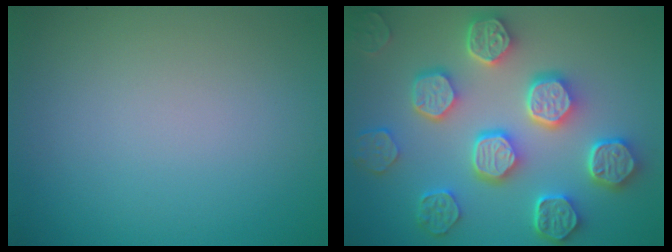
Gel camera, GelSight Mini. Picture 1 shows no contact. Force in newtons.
{"total": 8.1, "press": 6.5, "slide": 4.8}